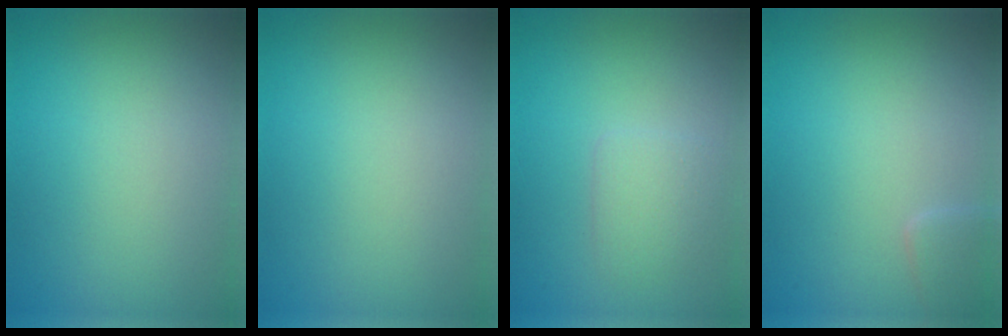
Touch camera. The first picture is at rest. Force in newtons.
{"total": 0.0}
{"total": 1.9, "press": 1.9, "slide": 0.0}
{"total": 1.4, "press": 1.4, "slide": 0.1}